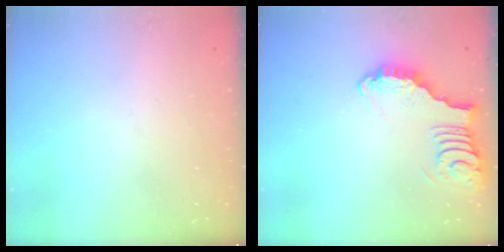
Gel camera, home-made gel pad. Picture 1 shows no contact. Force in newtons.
{"total": 3.9, "press": 3.9, "slide": 0.3}